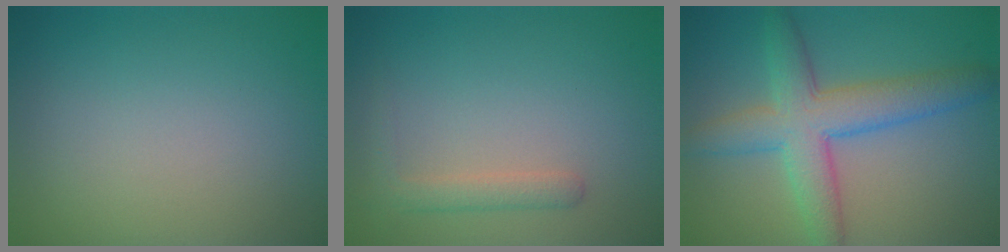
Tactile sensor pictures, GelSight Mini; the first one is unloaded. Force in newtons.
{"total": 1.9, "press": 1.9, "slide": 0.1}
{"total": 6.2, "press": 6.2, "slide": 0.2}